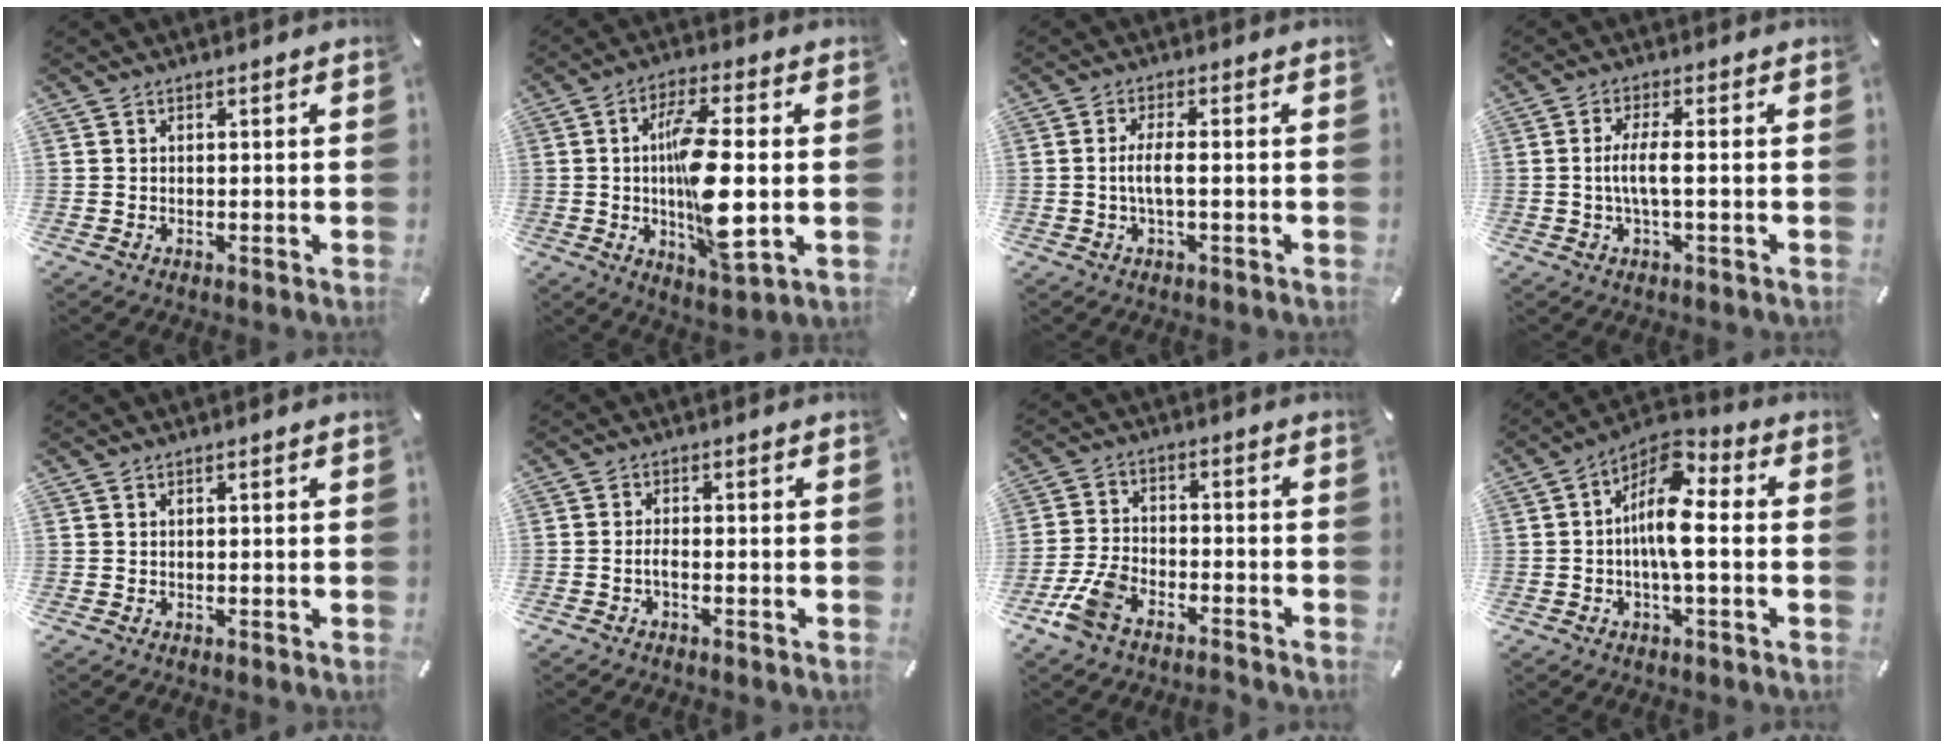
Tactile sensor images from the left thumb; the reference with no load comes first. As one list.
[{"total": 14.8, "force": [-0.3, 4.4, 14.1], "torque": [-0.264, -0.018, -0.013]}, {"total": 4.4, "force": [-0.5, 0.8, 4.4], "torque": [-0.087, -0.002, -0.014]}, {"total": 5.4, "force": [-0.4, 0.8, 5.3], "torque": [-0.105, -0.004, -0.013]}, {"total": 0.0}, {"total": 1.8, "force": [-1.0, 0.5, 1.4], "torque": [-0.034, -0.001, -0.021]}, {"total": 8.2, "force": [-5.5, 3.9, 4.7], "torque": [-0.109, 0.014, -0.106]}, {"total": 11.2, "force": [-0.2, 4.2, 10.4], "torque": [-0.194, -0.009, -0.004]}]